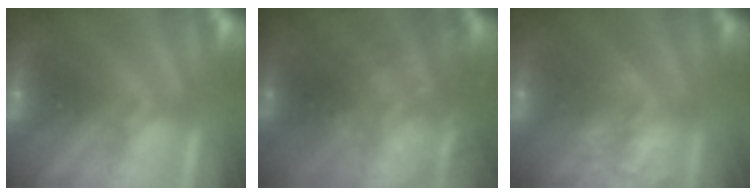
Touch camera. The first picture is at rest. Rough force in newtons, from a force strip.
{"total": 9.3}
{"total": 1.6}